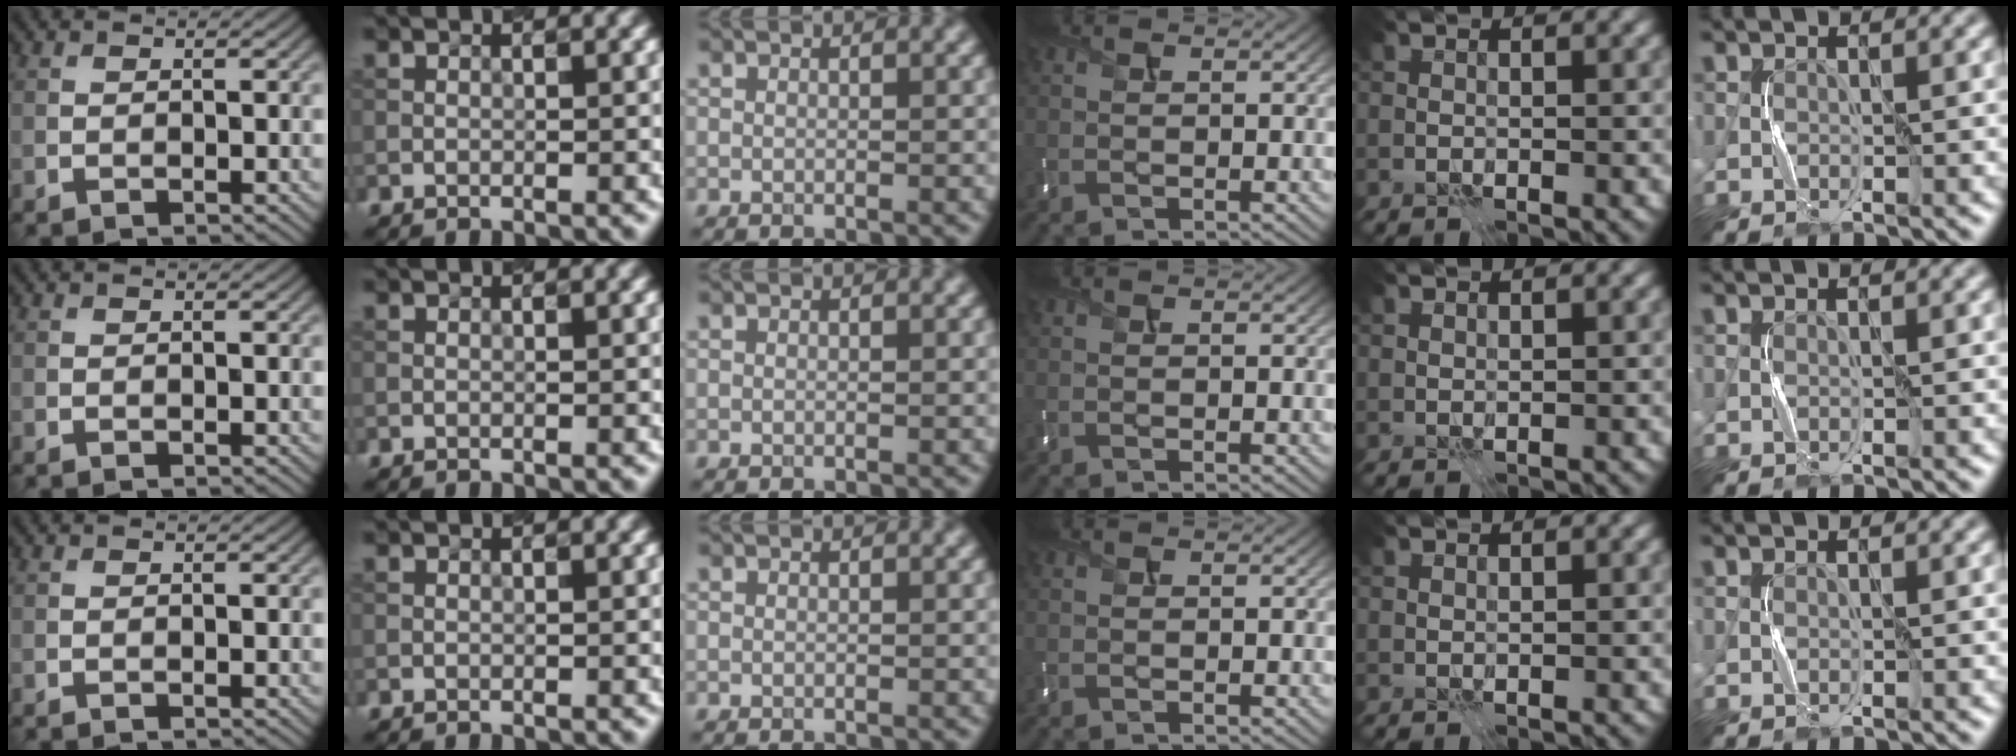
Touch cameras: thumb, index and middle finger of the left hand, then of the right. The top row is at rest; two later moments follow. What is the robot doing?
{"motion": "press", "object": "memory foam"}